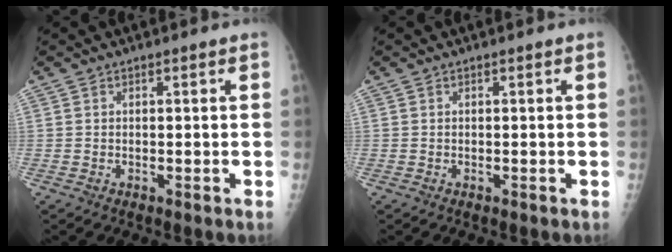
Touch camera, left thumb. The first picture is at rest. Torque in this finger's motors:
{"motor_torque": [-0.04, 0.04, -0.01, 0.00, 0.00]}